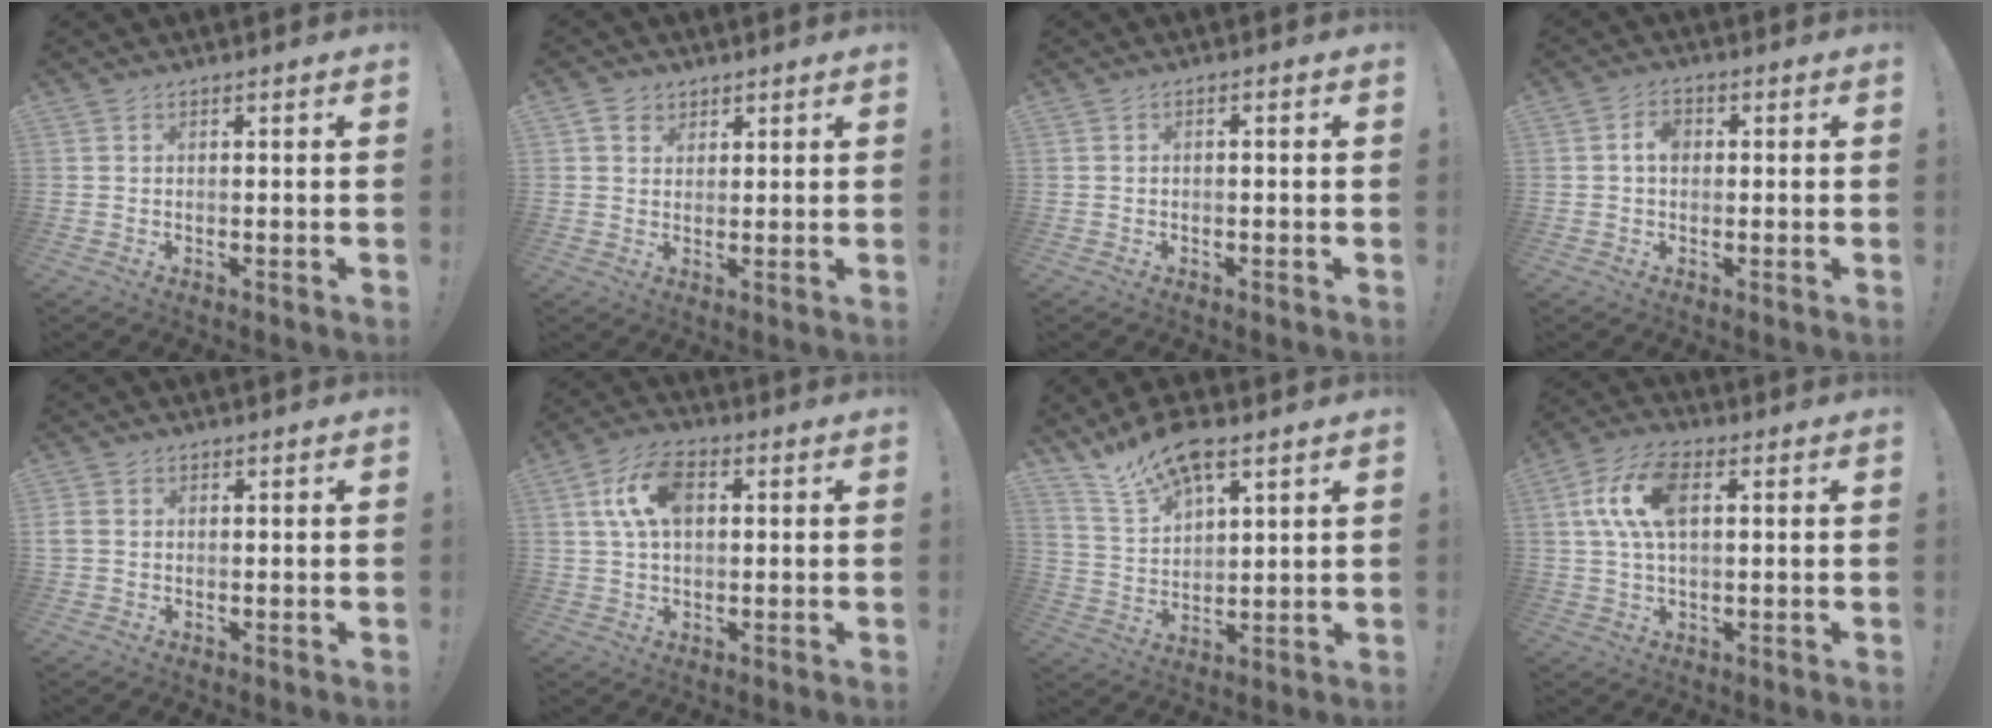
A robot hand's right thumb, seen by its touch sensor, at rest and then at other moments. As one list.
[{"total": 3.9, "force": [2.3, 2.9, 1.1], "torque": [-0.024, -0.003, 0.043]}, {"total": 1.0, "force": [-0.8, 0.3, 0.5], "torque": [-0.010, 0.004, -0.015]}, {"total": 4.1, "force": [0.3, 2.8, 2.9], "torque": [-0.045, 0.006, 0.002]}, {"total": 3.1, "force": [1.0, 2.6, 1.3], "torque": [-0.026, 0.003, 0.022]}, {"total": 11.6, "force": [3.0, 7.1, 8.6], "torque": [-0.166, 0.014, 0.056]}, {"total": 13.3, "force": [10.1, 5.1, 7.0], "torque": [-0.136, -0.056, 0.185]}, {"total": 11.9, "force": [3.1, 6.4, 9.6], "torque": [-0.195, 0.010, 0.058]}]